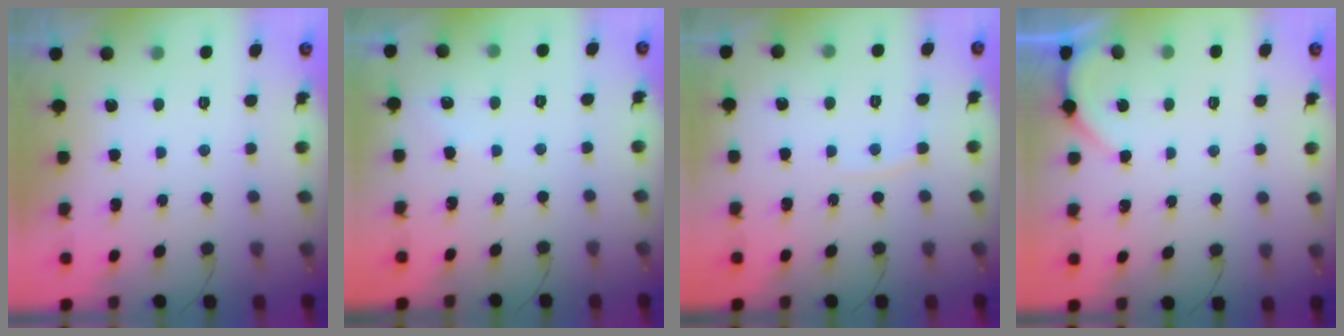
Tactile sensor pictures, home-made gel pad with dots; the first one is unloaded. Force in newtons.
{"total": 2.7, "press": 2.6, "slide": 0.5}
{"total": 4.6, "press": 4.5, "slide": 0.7}
{"total": 1.6, "press": 1.6, "slide": 0.3}